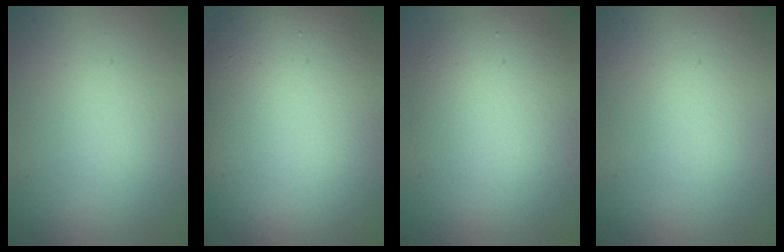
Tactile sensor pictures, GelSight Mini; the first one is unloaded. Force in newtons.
{"total": 15.6, "press": 15.6, "slide": 1.1}
{"total": 6.5, "press": 6.5, "slide": 0.3}
{"total": 0.7, "press": 0.7, "slide": 0.0}